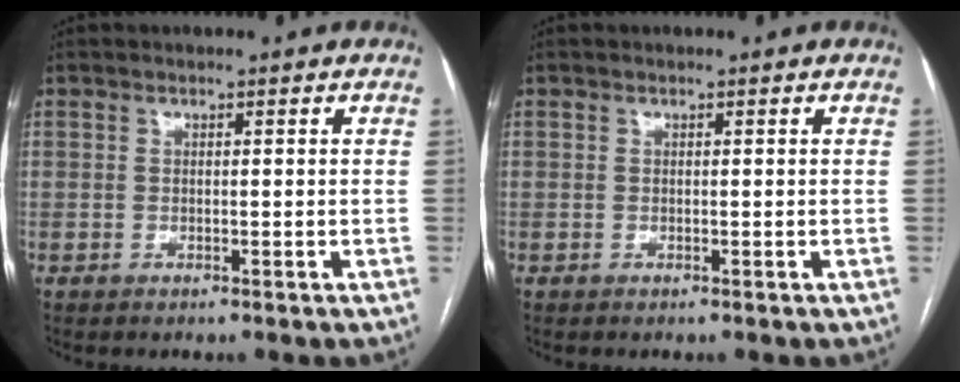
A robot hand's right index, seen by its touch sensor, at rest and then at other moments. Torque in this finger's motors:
{"motor_torque": [0.09, 0.06, -0.05, 0.00]}